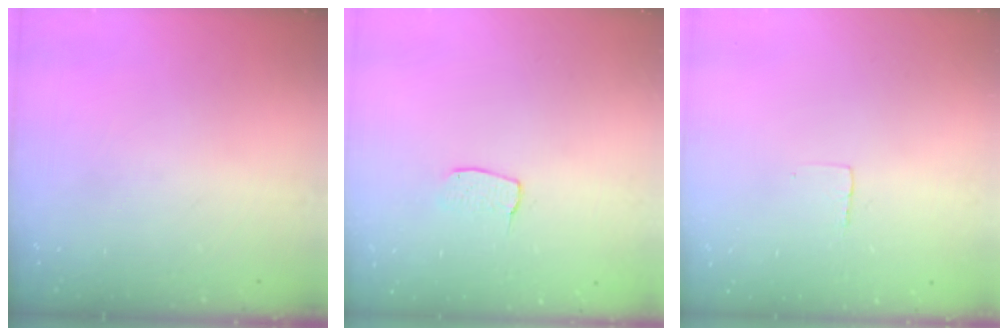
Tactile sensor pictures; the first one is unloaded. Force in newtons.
{"total": 4.7, "press": 4.7, "slide": 0.3}
{"total": 2.3, "press": 2.3, "slide": 0.1}